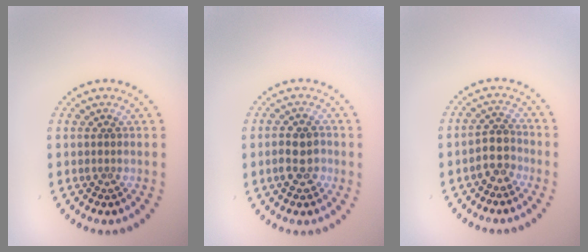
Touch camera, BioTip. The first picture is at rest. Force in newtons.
{"total": 2.8, "press": 2.7, "slide": 0.6}
{"total": 2.7, "press": 2.3, "slide": 1.5}